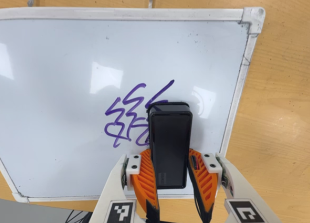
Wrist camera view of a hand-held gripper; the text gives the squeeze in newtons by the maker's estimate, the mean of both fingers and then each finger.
{"total": 13.8, "left": 13.6, "right": 14.1}